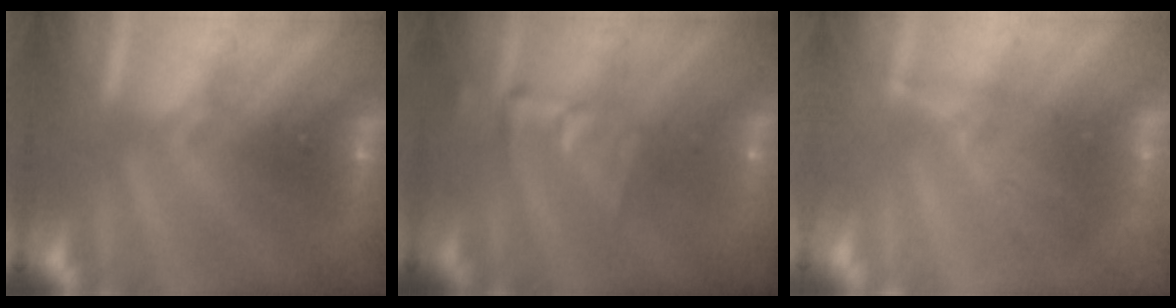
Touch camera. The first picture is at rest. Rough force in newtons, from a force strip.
{"total": 2.4}
{"total": 2.3}